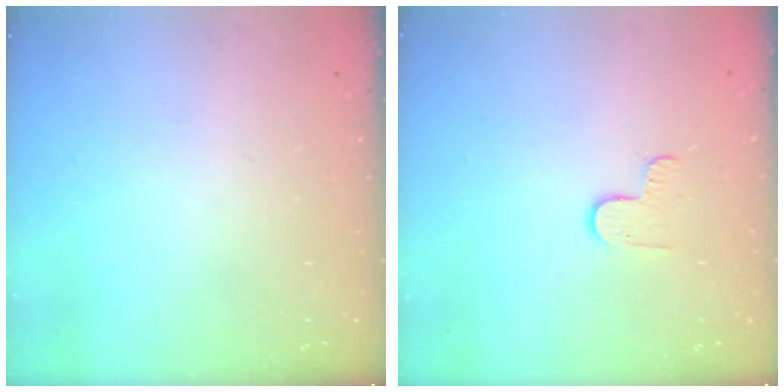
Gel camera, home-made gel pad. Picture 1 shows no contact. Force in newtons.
{"total": 4.7, "press": 4.7, "slide": 0.4}